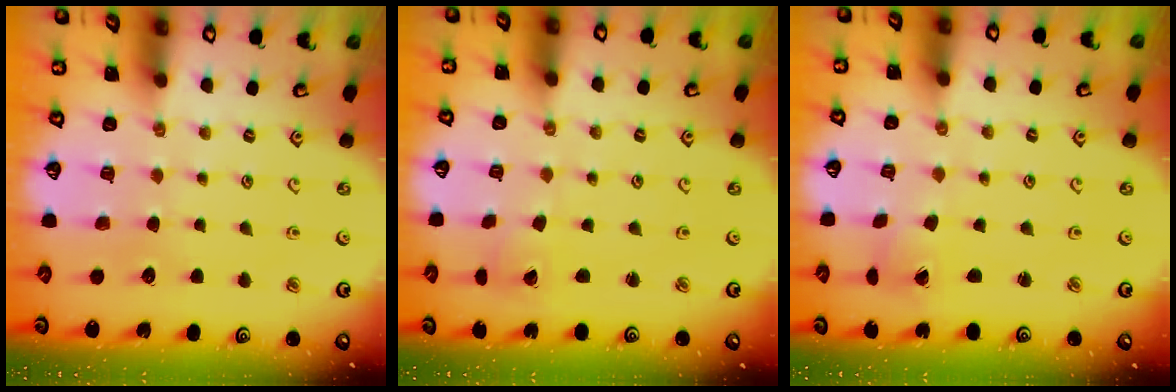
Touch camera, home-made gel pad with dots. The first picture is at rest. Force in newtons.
{"total": 2.6, "press": 2.6, "slide": 0.2}
{"total": 1.4, "press": 1.4, "slide": 0.1}